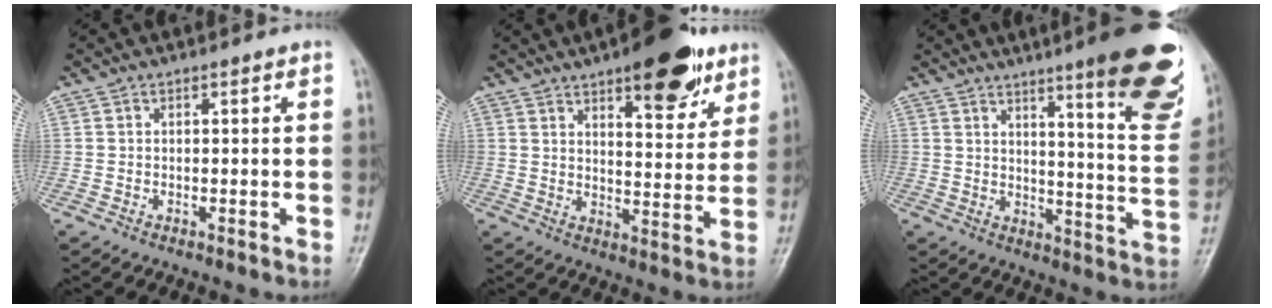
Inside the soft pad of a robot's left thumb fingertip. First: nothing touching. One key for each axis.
{"total": 15.2, "fx": 9.3, "fy": 5.7, "fz": 10.6, "tx": -0.104, "ty": -0.043, "tz": 0.130}
{"total": 20.7, "fx": 12.8, "fy": 3.0, "fz": 16.0, "tx": -0.179, "ty": -0.073, "tz": 0.166}